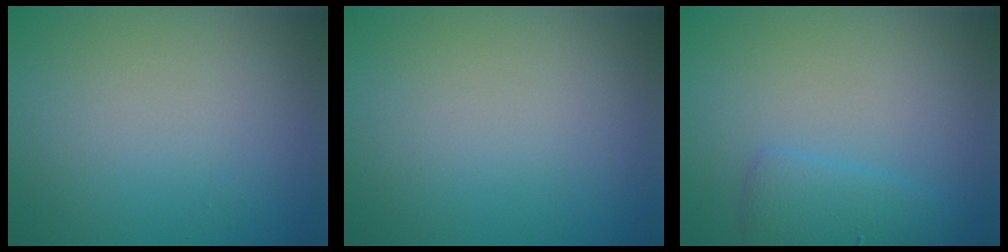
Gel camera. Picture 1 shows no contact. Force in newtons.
{"total": 0.0}
{"total": 2.4, "press": 2.4, "slide": 0.3}